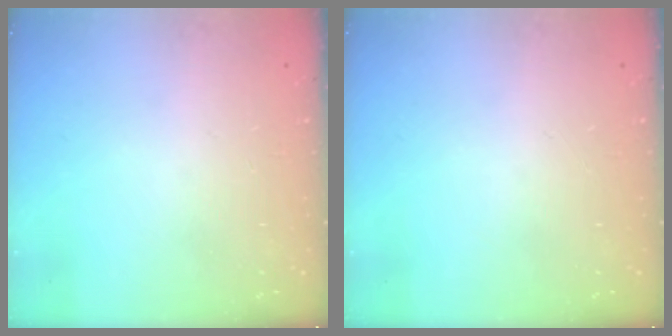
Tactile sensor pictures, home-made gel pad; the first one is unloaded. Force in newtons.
{"total": 0.0}